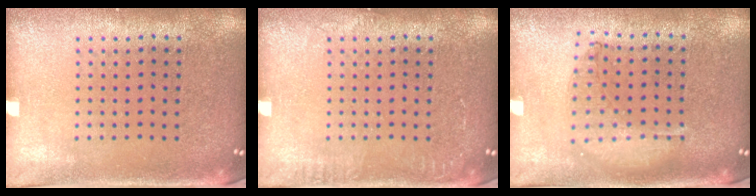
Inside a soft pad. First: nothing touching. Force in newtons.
{"total": 1.0, "press": 0.9, "slide": 0.1}
{"total": 0.9, "press": 0.9, "slide": 0.2}